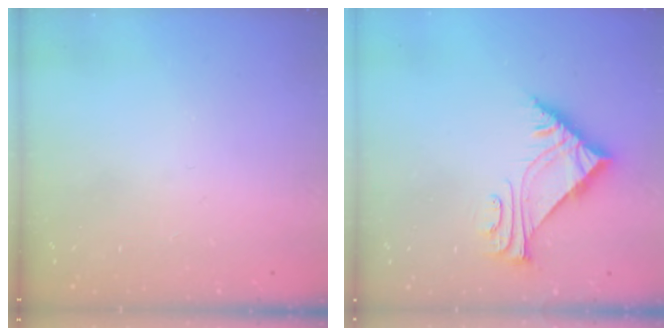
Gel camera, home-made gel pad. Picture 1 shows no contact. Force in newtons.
{"total": 6.0, "press": 6.0, "slide": 0.1}